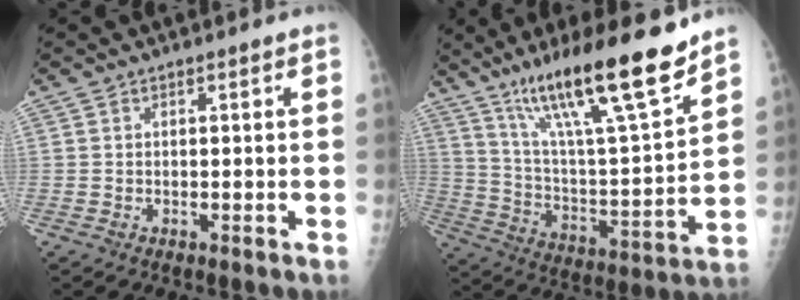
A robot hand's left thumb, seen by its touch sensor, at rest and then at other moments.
{"total": 22.5, "force": [15.8, 2.8, 15.8], "torque": [-0.243, -0.071, 0.275]}